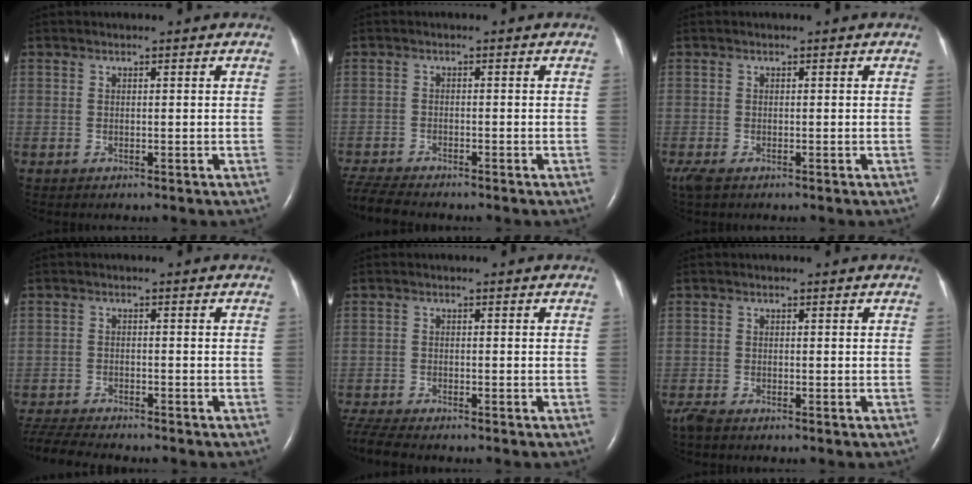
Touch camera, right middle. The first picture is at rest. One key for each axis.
{"total": 6.0, "fx": -5.6, "fy": 0.4, "fz": 2.1, "tx": -0.049, "ty": -0.019, "tz": -0.099}
{"total": 2.5, "fx": -1.6, "fy": 0.9, "fz": 1.6, "tx": -0.043, "ty": -0.010, "tz": -0.029}
{"total": 8.4, "fx": -7.8, "fy": 0.7, "fz": 3.0, "tx": -0.060, "ty": -0.016, "tz": -0.130}
{"total": 5.5, "fx": -5.0, "fy": 0.3, "fz": 2.2, "tx": -0.055, "ty": -0.018, "tz": -0.090}
{"total": 1.7, "fx": -1.4, "fy": 0.2, "fz": 0.8, "tx": -0.028, "ty": -0.007, "tz": -0.030}